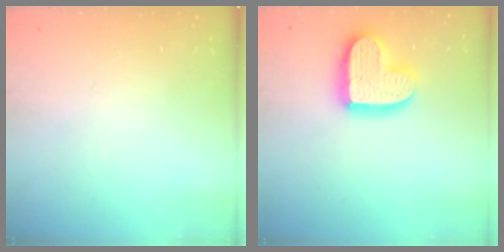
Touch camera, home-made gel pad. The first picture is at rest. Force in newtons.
{"total": 16.4, "press": 16.4, "slide": 1.1}